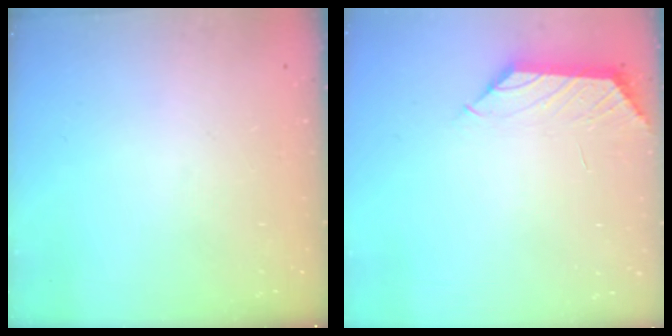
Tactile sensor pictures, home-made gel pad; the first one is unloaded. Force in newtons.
{"total": 1.5, "press": 1.3, "slide": 0.6}